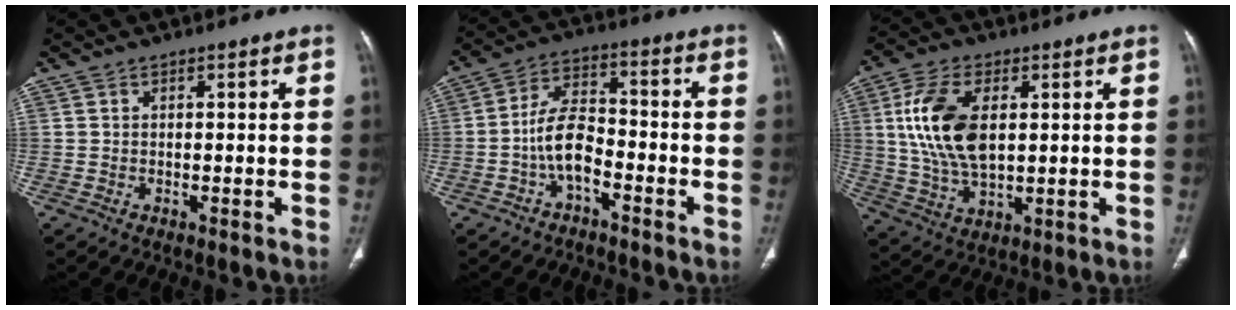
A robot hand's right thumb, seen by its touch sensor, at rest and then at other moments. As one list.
[{"total": 7.9, "force": [-3.3, 4.5, 5.7], "torque": [-0.099, 0.040, -0.067]}, {"total": 14.3, "force": [2.7, 7.8, 11.7], "torque": [-0.231, -0.006, 0.057]}]